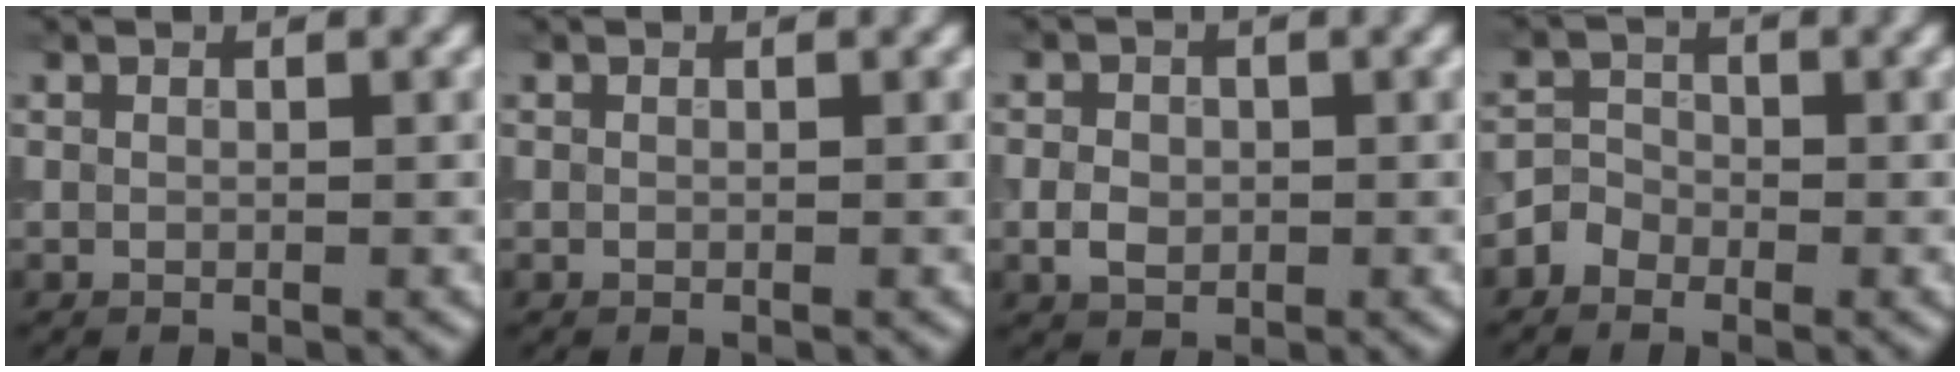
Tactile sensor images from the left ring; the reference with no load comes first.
{"total": 0.0}
{"total": 2.2, "force": [-0.4, 1.8, 1.3], "torque": [-0.023, -0.002, -0.012]}
{"total": 1.9, "force": [-1.2, 1.3, 0.4], "torque": [0.003, 0.007, -0.031]}